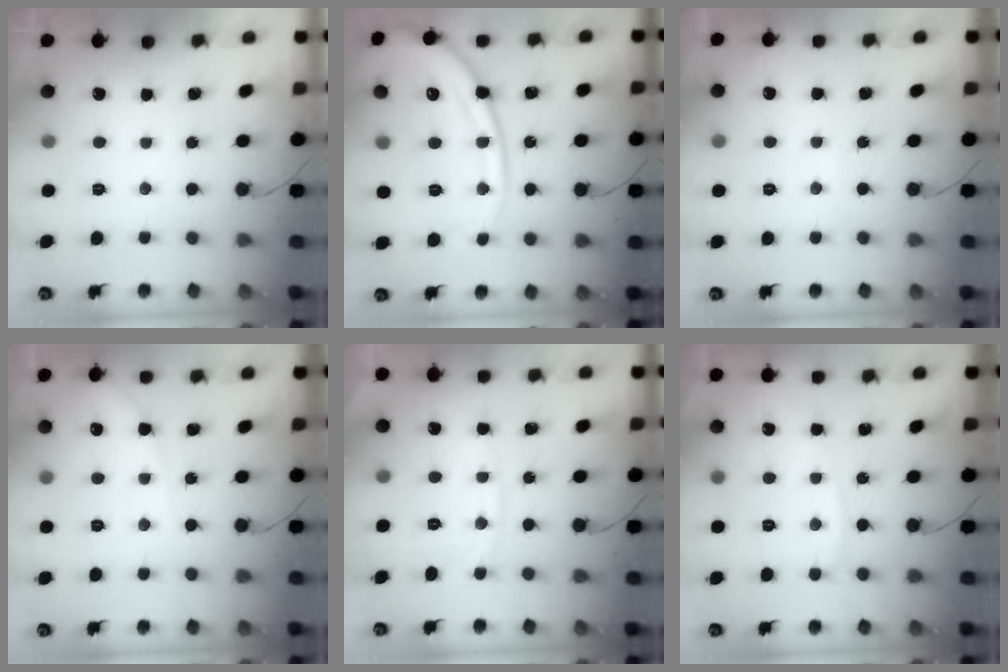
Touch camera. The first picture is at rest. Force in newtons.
{"total": 18.4, "press": 18.2, "slide": 2.3}
{"total": 1.7, "press": 1.7, "slide": 0.2}
{"total": 6.2, "press": 6.2, "slide": 0.5}
{"total": 5.7, "press": 5.6, "slide": 0.8}
{"total": 2.9, "press": 2.9, "slide": 0.3}